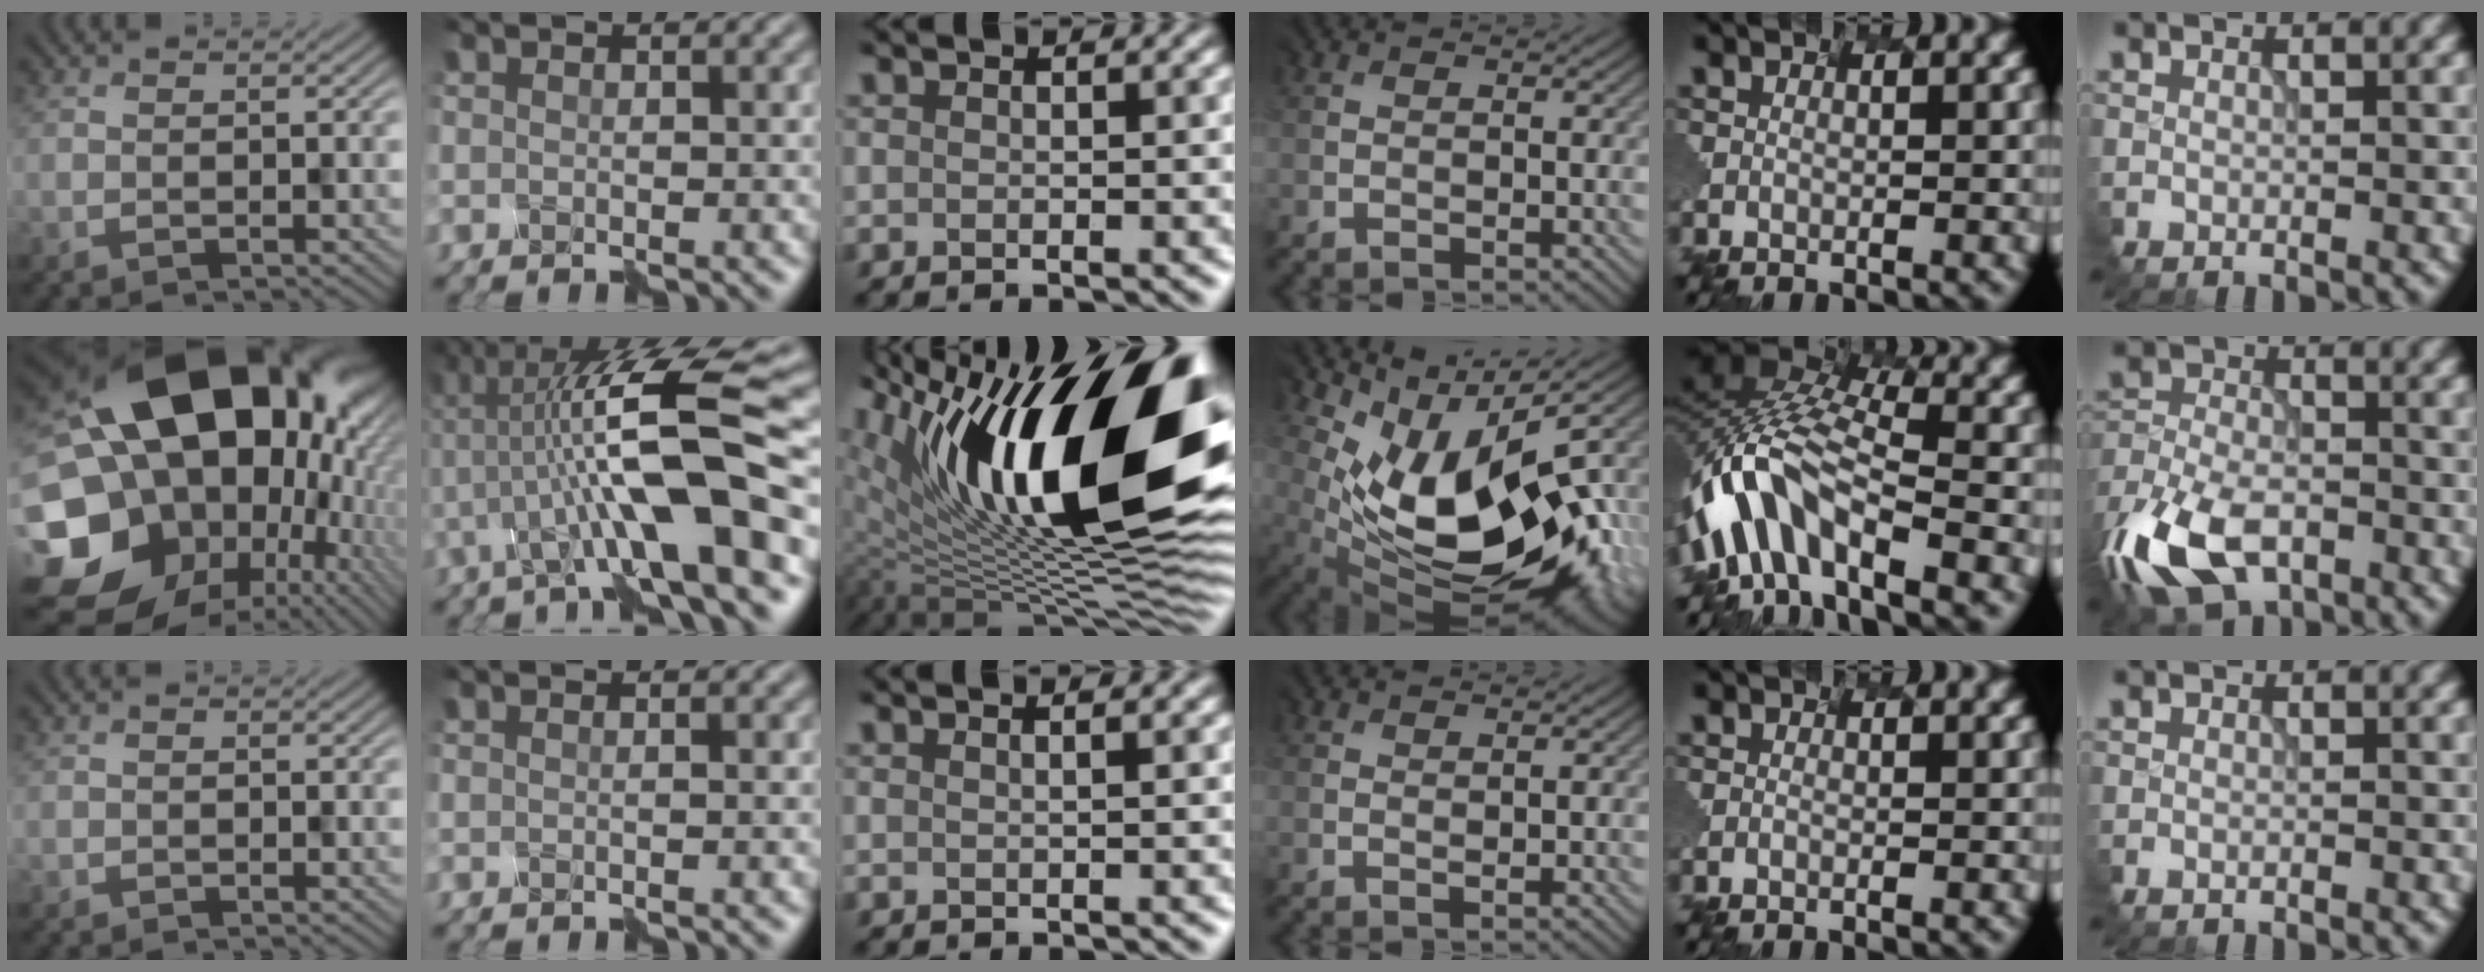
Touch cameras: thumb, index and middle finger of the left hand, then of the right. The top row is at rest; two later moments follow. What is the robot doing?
{"motion": "disassemble", "object": "markers"}